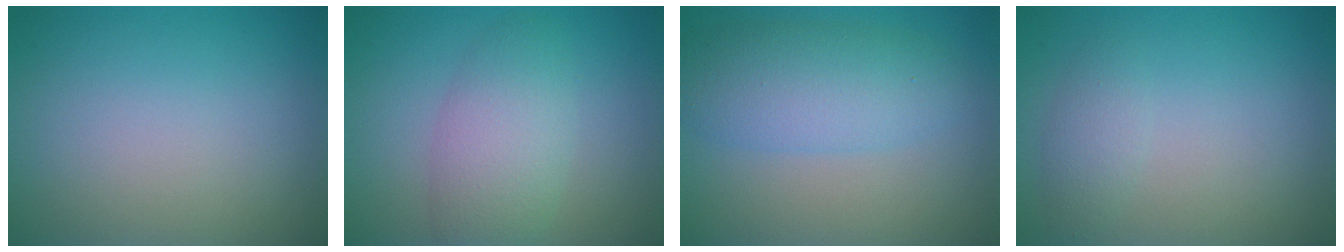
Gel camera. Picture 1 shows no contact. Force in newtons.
{"total": 4.3, "press": 4.3, "slide": 0.1}
{"total": 5.2, "press": 5.2, "slide": 0.2}
{"total": 1.4, "press": 1.4, "slide": 0.1}